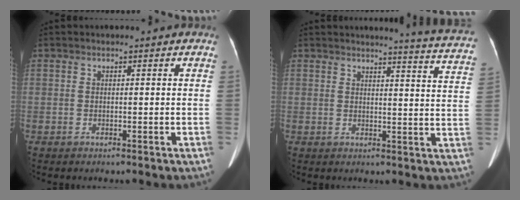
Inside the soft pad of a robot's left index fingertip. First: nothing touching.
{"total": 11.8, "force": [11.4, -1.1, 2.9], "torque": [-0.029, -0.082, 0.104]}